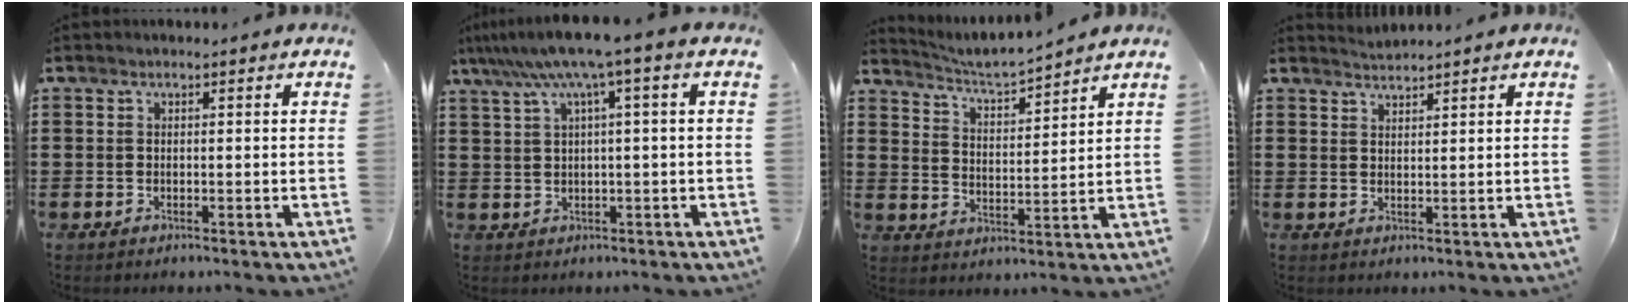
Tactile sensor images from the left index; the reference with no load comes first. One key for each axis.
{"total": 6.6, "fx": 2.7, "fy": -0.3, "fz": 6.1, "tx": -0.130, "ty": -0.014, "tz": 0.040}
{"total": 4.3, "fx": 4.2, "fy": -0.3, "fz": 1.0, "tx": -0.039, "ty": -0.029, "tz": 0.067}
{"total": 1.6, "fx": 1.6, "fy": -0.3, "fz": -0.2, "tx": 0.000, "ty": 0.002, "tz": 0.032}